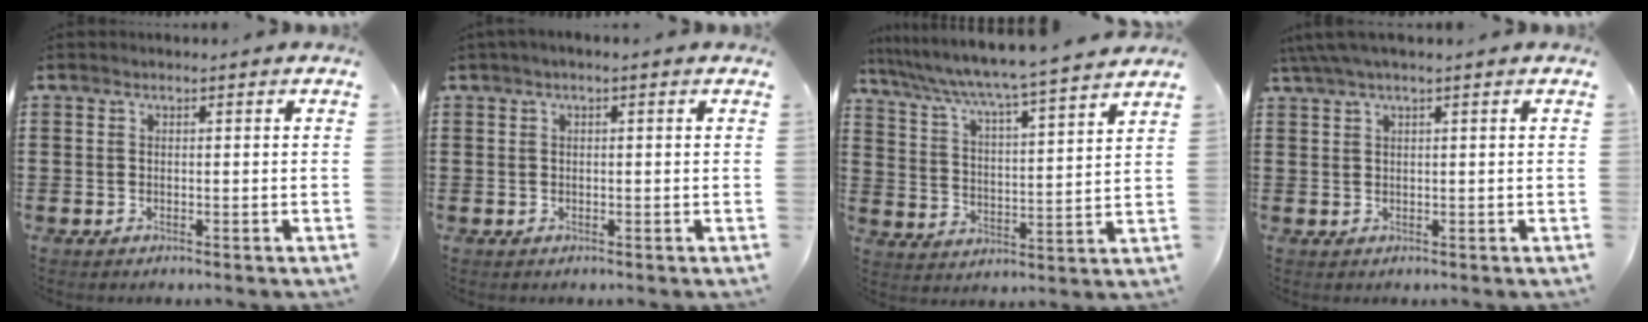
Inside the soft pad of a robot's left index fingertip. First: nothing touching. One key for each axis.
{"total": 0.8, "fx": -0.1, "fy": 0.1, "fz": 0.8, "tx": -0.012, "ty": -0.002, "tz": -0.001}
{"total": 5.0, "fx": 4.6, "fy": -0.9, "fz": 2.0, "tx": -0.062, "ty": -0.043, "tz": 0.067}
{"total": 2.4, "fx": 1.1, "fy": -0.1, "fz": 2.1, "tx": -0.049, "ty": -0.004, "tz": 0.017}